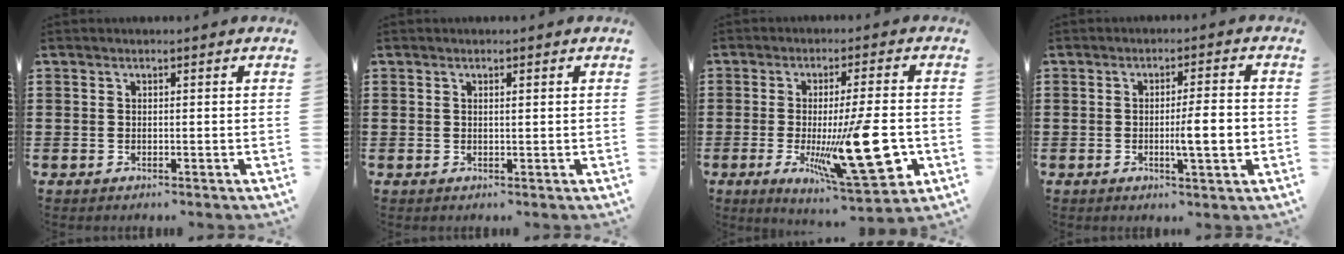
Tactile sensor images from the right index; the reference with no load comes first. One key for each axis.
{"total": 0.7, "fx": 0.2, "fy": 0.1, "fz": 0.6, "tx": -0.013, "ty": 0.000, "tz": 0.004}
{"total": 18.5, "fx": -3.6, "fy": 4.9, "fz": 17.4, "tx": -0.260, "ty": -0.023, "tz": -0.037}
{"total": 5.7, "fx": -0.8, "fy": 0.6, "fz": 5.6, "tx": -0.085, "ty": -0.004, "tz": -0.018}